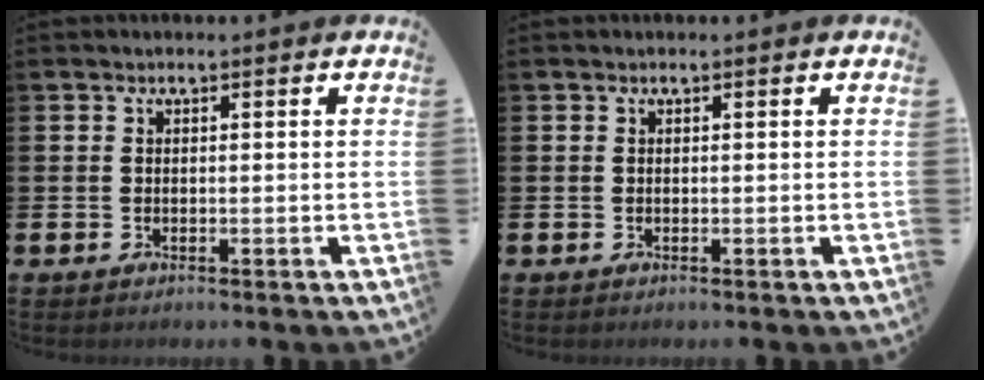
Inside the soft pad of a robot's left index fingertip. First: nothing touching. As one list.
[{"total": 0.0}]